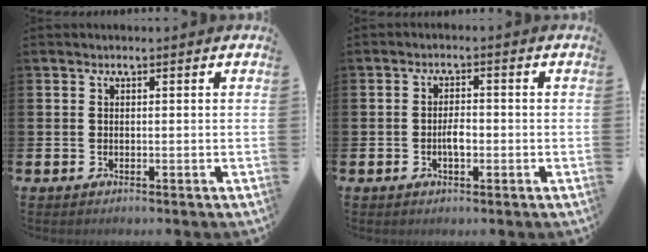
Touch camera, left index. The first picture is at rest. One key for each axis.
{"total": 2.5, "fx": -0.5, "fy": 1.1, "fz": 2.1, "tx": -0.025, "ty": -0.001, "tz": -0.014}